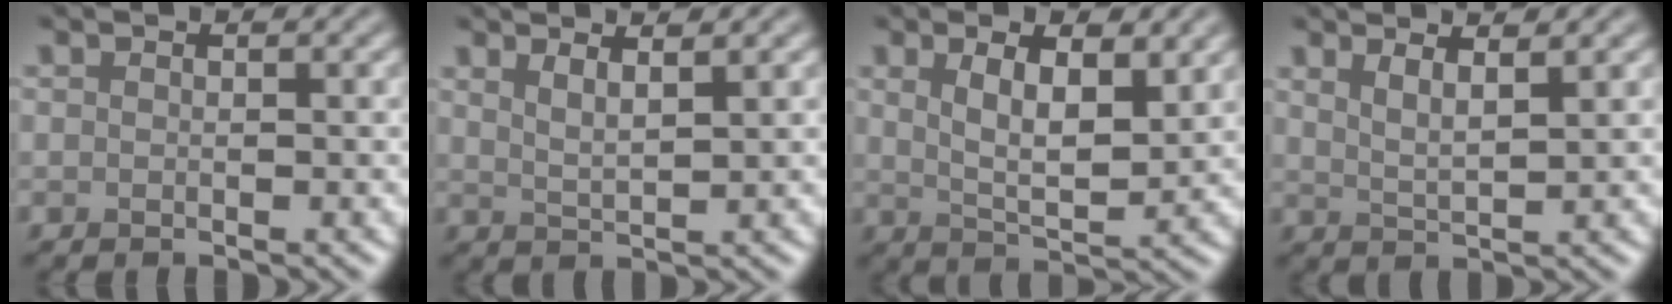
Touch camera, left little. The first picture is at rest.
{"total": 2.9, "force": [2.1, 0.7, 1.8], "torque": [-0.016, 0.011, 0.021]}
{"total": 5.2, "force": [2.3, 1.9, 4.2], "torque": [-0.077, -0.008, 0.042]}
{"total": 3.2, "force": [2.4, 0.8, 2.0], "torque": [-0.020, 0.011, 0.028]}